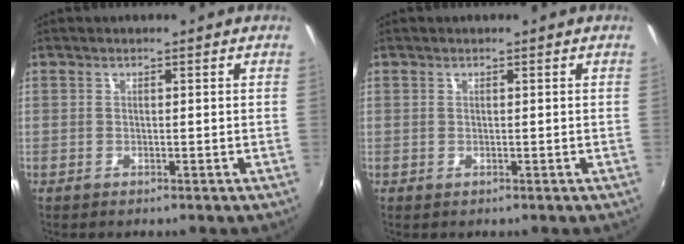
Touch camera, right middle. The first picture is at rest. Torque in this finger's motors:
{"motor_torque": [0.04, -0.04, 0.01, 0.00]}